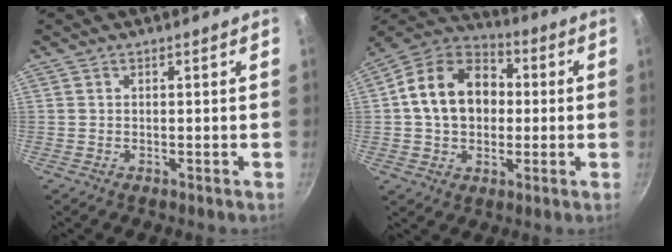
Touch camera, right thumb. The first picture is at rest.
{"total": 16.7, "force": [1.4, 12.7, 10.8], "torque": [-0.159, 0.032, 0.009]}